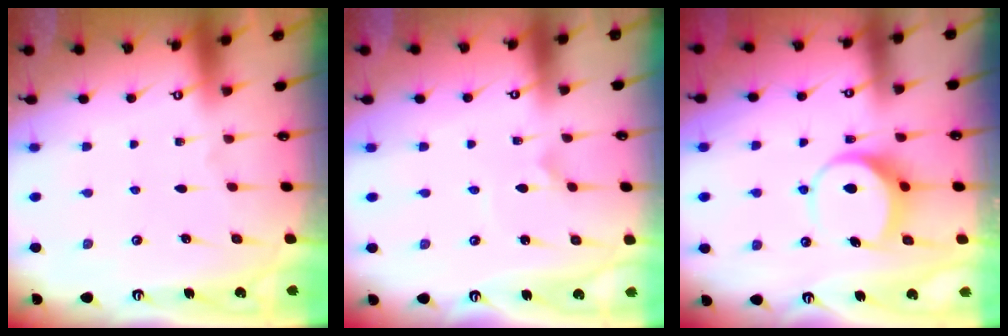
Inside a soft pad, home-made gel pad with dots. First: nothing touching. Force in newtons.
{"total": 1.0, "press": 1.0, "slide": 0.0}
{"total": 8.4, "press": 8.4, "slide": 0.9}